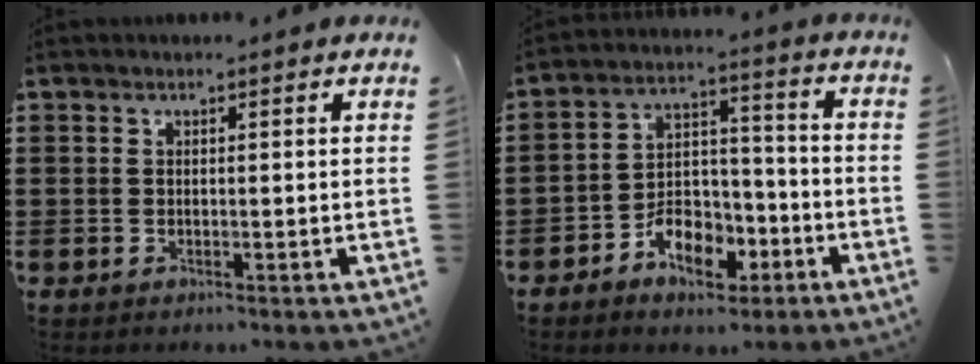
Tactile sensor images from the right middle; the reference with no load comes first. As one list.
[{"total": 7.6, "force": [-4.7, 4.4, 4.0], "torque": [-0.070, 0.023, -0.085]}]